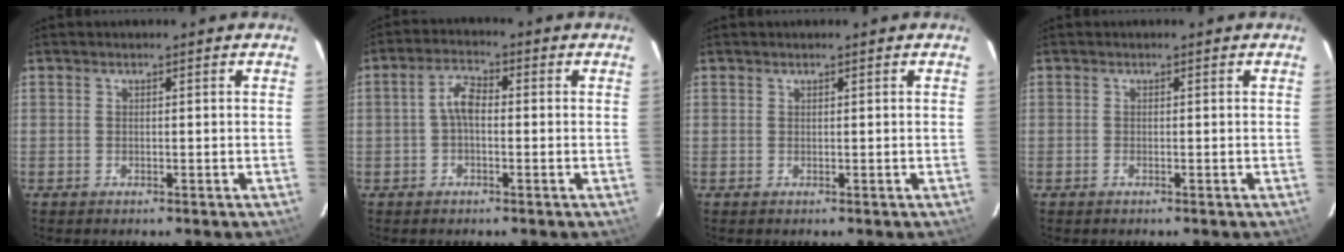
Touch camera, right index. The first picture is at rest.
{"total": 4.0, "force": [-0.4, 2.0, 3.4], "torque": [-0.070, 0.016, -0.008]}
{"total": 0.0}
{"total": 0.0}